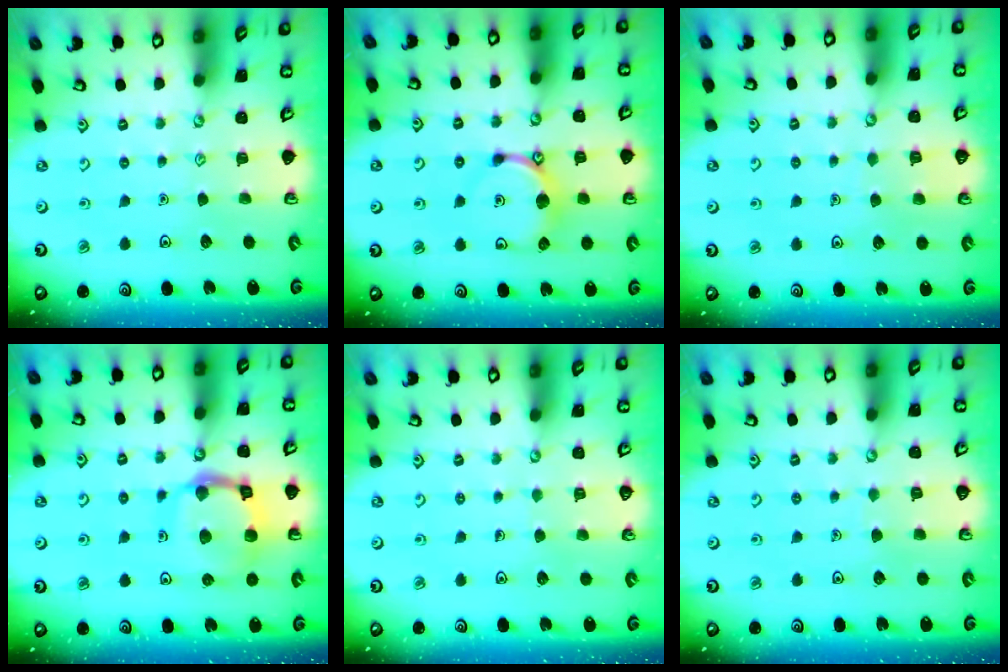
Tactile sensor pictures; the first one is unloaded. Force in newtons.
{"total": 9.1, "press": 9.1, "slide": 0.4}
{"total": 3.3, "press": 3.3, "slide": 0.2}
{"total": 14.1, "press": 14.1, "slide": 1.5}
{"total": 3.2, "press": 3.2, "slide": 0.2}
{"total": 3.6, "press": 3.6, "slide": 0.3}